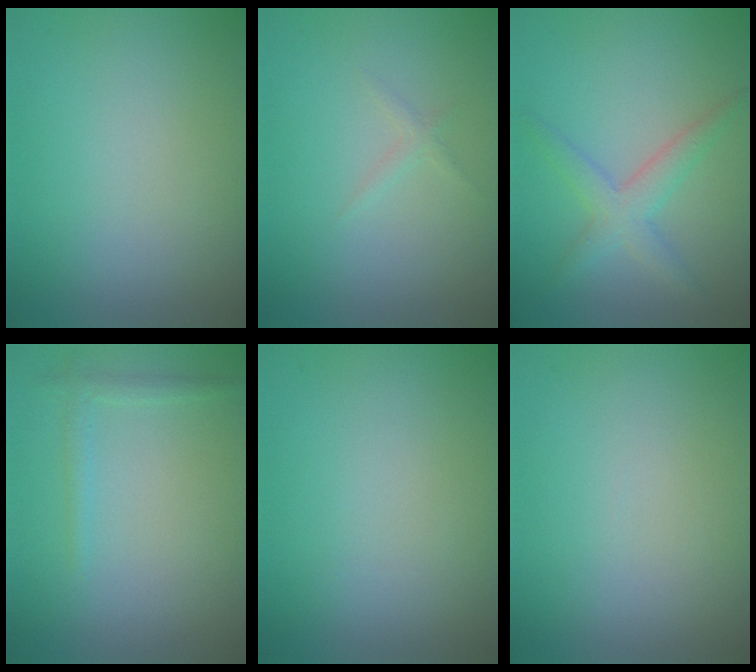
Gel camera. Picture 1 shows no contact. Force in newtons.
{"total": 0.8, "press": 0.8, "slide": 0.1}
{"total": 2.9, "press": 2.9, "slide": 0.1}
{"total": 1.3, "press": 1.3, "slide": 0.1}
{"total": 0.0}
{"total": 0.0}